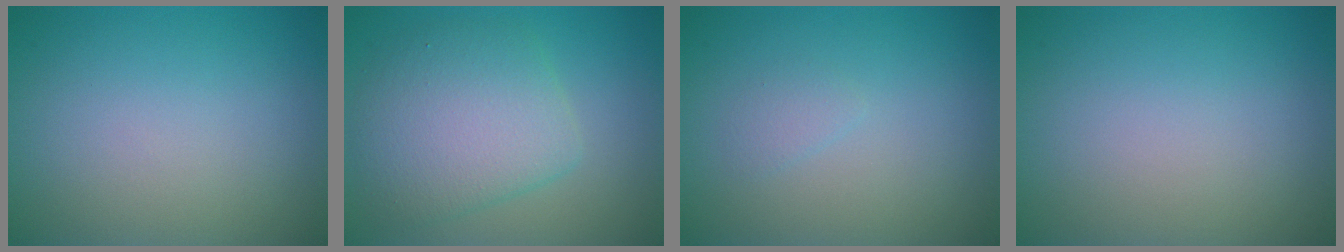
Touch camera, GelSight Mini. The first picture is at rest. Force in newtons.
{"total": 5.8, "press": 5.8, "slide": 0.2}
{"total": 0.8, "press": 0.8, "slide": 0.0}
{"total": 0.0}